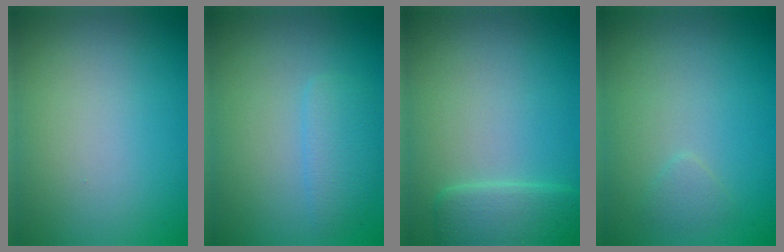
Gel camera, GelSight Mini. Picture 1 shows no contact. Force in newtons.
{"total": 2.3, "press": 2.3, "slide": 0.1}
{"total": 2.4, "press": 1.7, "slide": 1.7}
{"total": 0.9, "press": 0.9, "slide": 0.0}